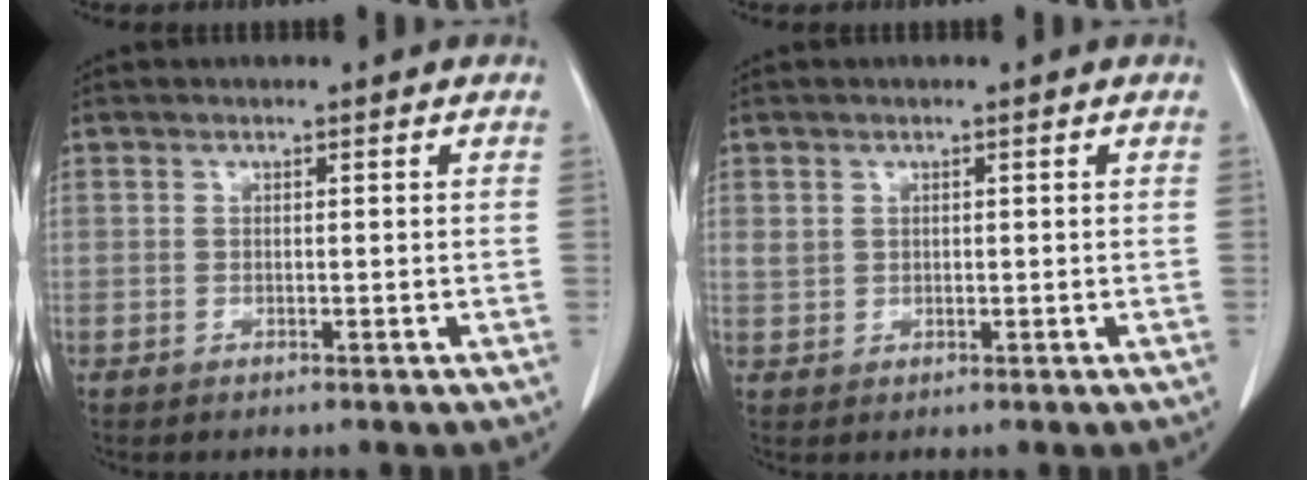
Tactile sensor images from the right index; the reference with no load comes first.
{"total": 1.6, "force": [0.8, 1.4, 0.5], "torque": [-0.004, 0.005, 0.016]}